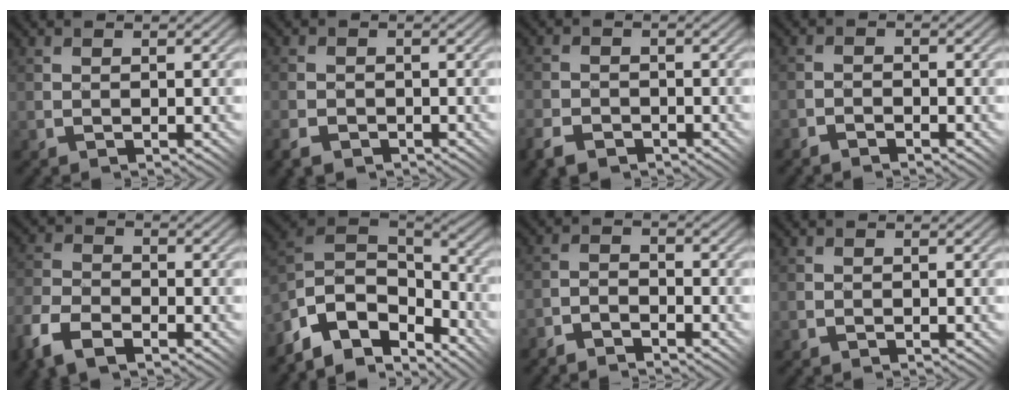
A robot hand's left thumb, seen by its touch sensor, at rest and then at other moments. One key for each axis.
{"total": 2.6, "fx": -1.8, "fy": 1.7, "fz": 0.9, "tx": -0.022, "ty": -0.005, "tz": -0.041}
{"total": 4.0, "fx": -2.9, "fy": 2.3, "fz": 1.5, "tx": -0.039, "ty": -0.004, "tz": -0.059}
{"total": 1.3, "fx": -1.2, "fy": 0.2, "fz": 0.0, "tx": 0.003, "ty": 0.007, "tz": -0.029}
{"total": 8.3, "fx": -5.0, "fy": 4.6, "fz": 4.8, "tx": -0.122, "ty": -0.019, "tz": -0.100}
{"total": 10.4, "fx": -6.7, "fy": 5.8, "fz": 5.5, "tx": -0.147, "ty": -0.002, "tz": -0.122}
{"total": 2.5, "fx": -2.4, "fy": 0.6, "fz": 0.5, "tx": -0.007, "ty": 0.010, "tz": -0.053}
{"total": 0.0}